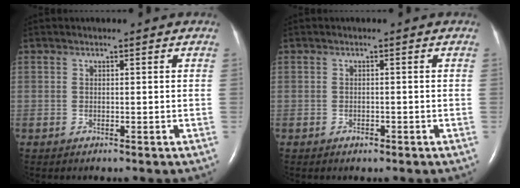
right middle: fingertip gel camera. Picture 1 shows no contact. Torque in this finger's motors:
{"motor_torque": [0.23, -0.12, -0.03, 0.00]}